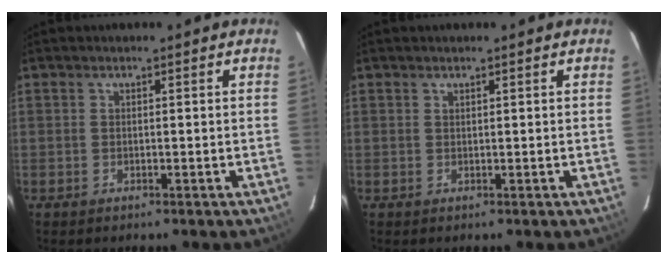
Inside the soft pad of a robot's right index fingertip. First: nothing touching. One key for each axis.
{"total": 0.0}